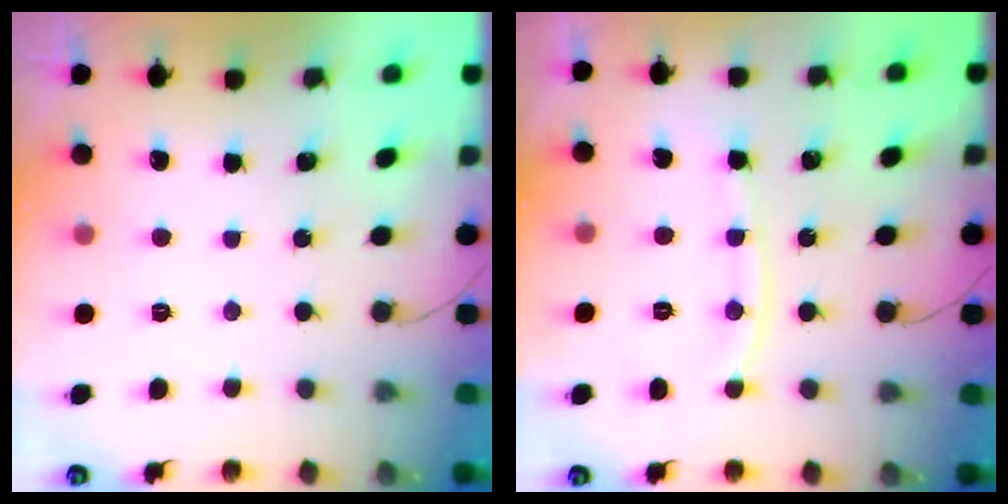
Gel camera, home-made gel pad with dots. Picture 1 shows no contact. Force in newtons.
{"total": 7.8, "press": 7.7, "slide": 0.4}